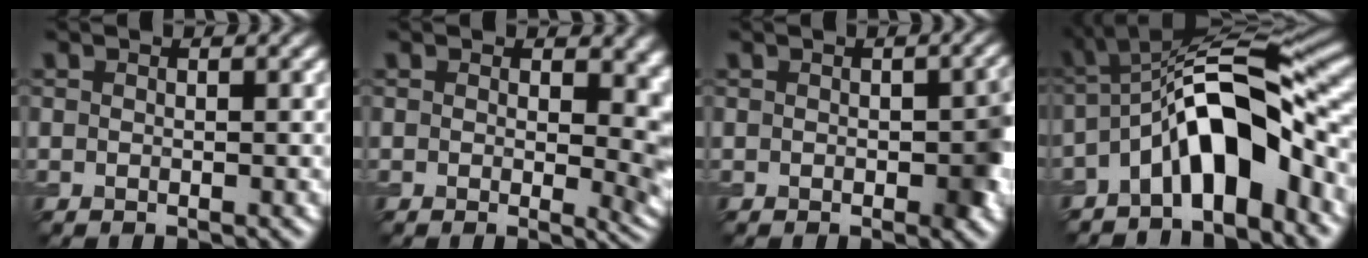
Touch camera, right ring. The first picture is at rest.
{"total": 5.8, "force": [0.8, 3.2, 4.7], "torque": [-0.029, -0.008, 0.010]}
{"total": 3.0, "force": [-0.4, 1.4, 2.6], "torque": [-0.028, -0.001, -0.003]}
{"total": 10.0, "force": [-3.8, 3.7, 8.4], "torque": [-0.133, 0.018, -0.075]}